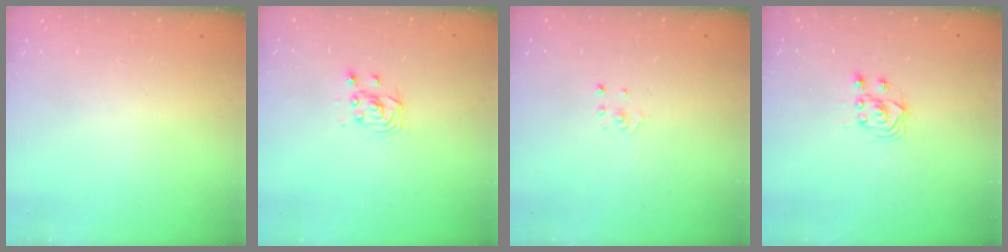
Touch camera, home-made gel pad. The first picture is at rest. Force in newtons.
{"total": 2.6, "press": 2.6, "slide": 0.1}
{"total": 1.1, "press": 1.1, "slide": 0.1}
{"total": 3.5, "press": 3.2, "slide": 1.4}